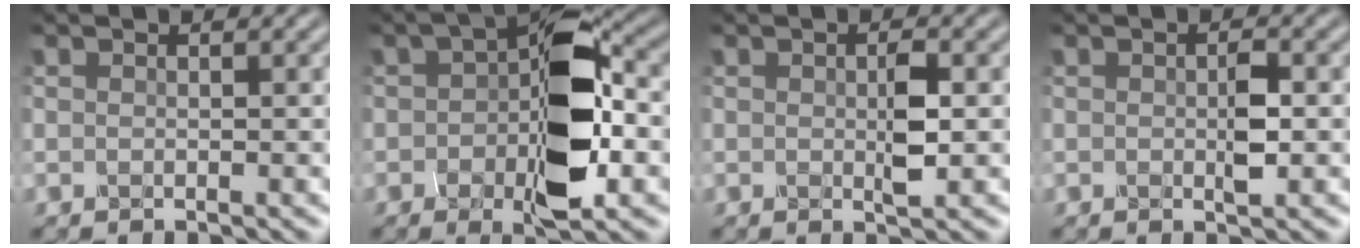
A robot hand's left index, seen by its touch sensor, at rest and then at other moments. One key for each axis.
{"total": 9.7, "fx": -1.4, "fy": 4.7, "fz": 8.4, "tx": -0.130, "ty": 0.008, "tz": -0.029}
{"total": 2.4, "fx": 0.1, "fy": 0.7, "fz": 2.3, "tx": -0.043, "ty": -0.003, "tz": 0.000}
{"total": 2.1, "fx": 0.0, "fy": 0.7, "fz": 2.0, "tx": -0.035, "ty": -0.002, "tz": -0.001}